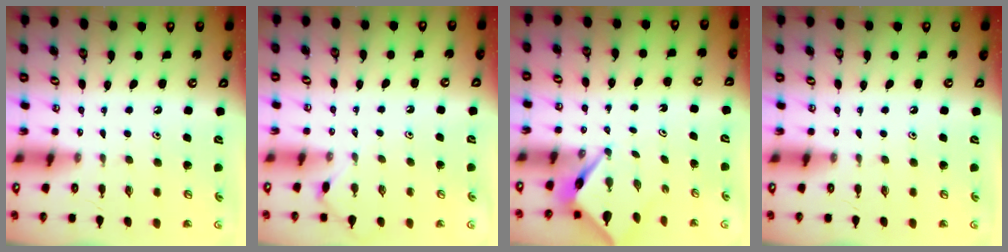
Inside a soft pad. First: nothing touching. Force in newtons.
{"total": 3.3, "press": 3.3, "slide": 0.6}
{"total": 3.9, "press": 3.9, "slide": 0.2}
{"total": 0.0}